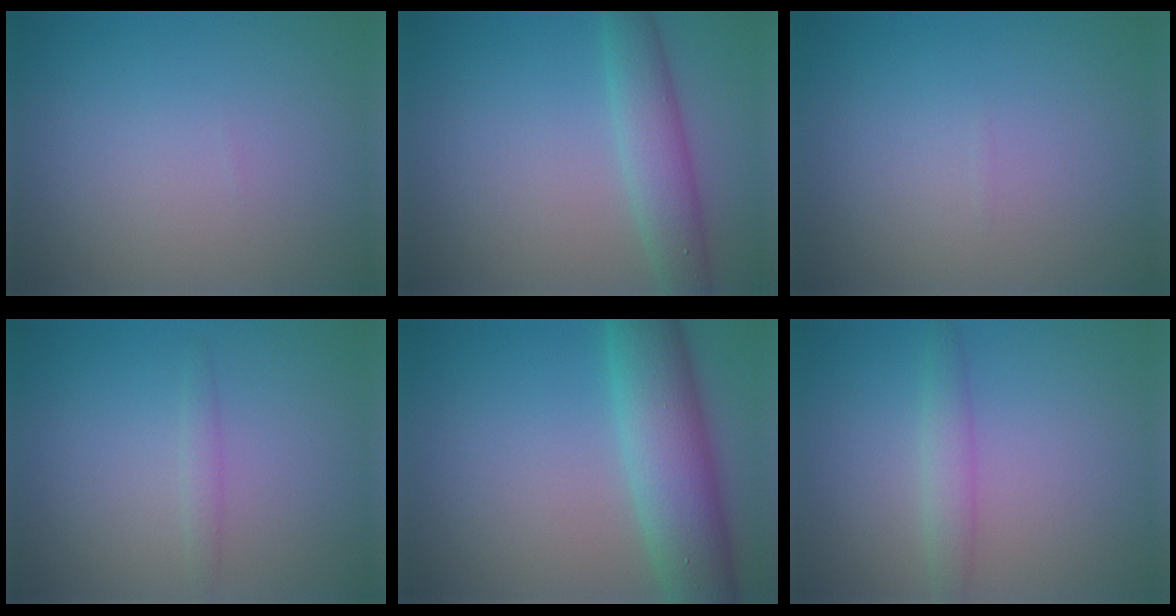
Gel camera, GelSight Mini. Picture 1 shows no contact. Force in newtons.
{"total": 3.9, "press": 3.9, "slide": 0.1}
{"total": 0.0}
{"total": 1.0, "press": 0.9, "slide": 0.2}
{"total": 8.1, "press": 8.1, "slide": 0.4}
{"total": 2.0, "press": 2.0, "slide": 0.2}